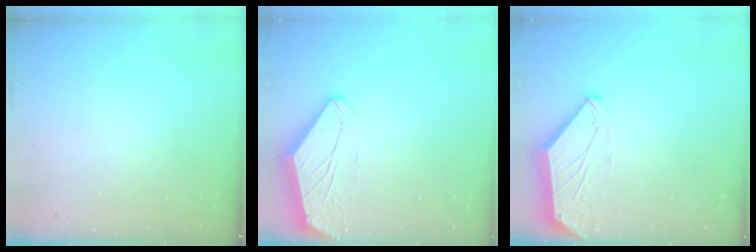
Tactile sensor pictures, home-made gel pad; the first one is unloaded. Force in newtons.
{"total": 0.0}
{"total": 0.0}